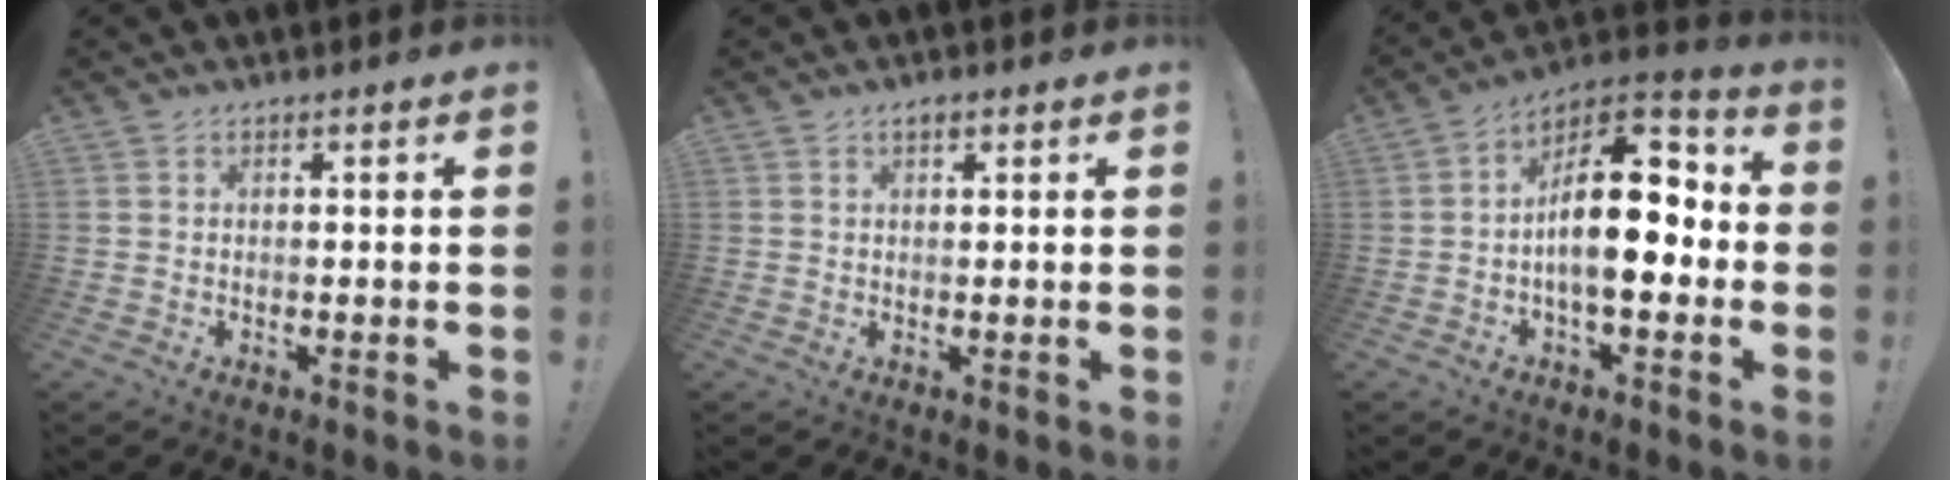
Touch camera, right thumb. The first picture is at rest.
{"total": 1.3, "force": [0.9, 0.5, 0.8], "torque": [-0.013, 0.000, 0.014]}
{"total": 18.6, "force": [-0.6, 9.6, 15.9], "torque": [-0.247, 0.008, -0.010]}